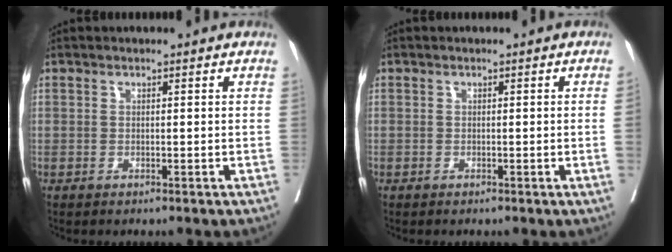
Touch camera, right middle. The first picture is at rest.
{"total": 0.7, "force": [-0.1, -0.3, 0.6], "torque": [-0.001, 0.002, 0.000]}